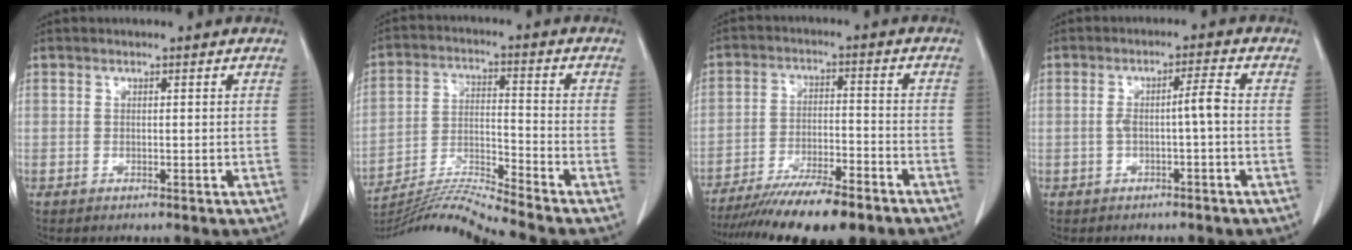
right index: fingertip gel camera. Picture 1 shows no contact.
{"total": 10.9, "force": [-10.0, -3.0, 2.9], "torque": [-0.052, -0.001, -0.186]}
{"total": 15.3, "force": [-12.3, 2.6, 8.7], "torque": [-0.147, -0.020, -0.199]}
{"total": 3.7, "force": [-0.5, 0.0, 3.7], "torque": [-0.068, 0.012, -0.005]}